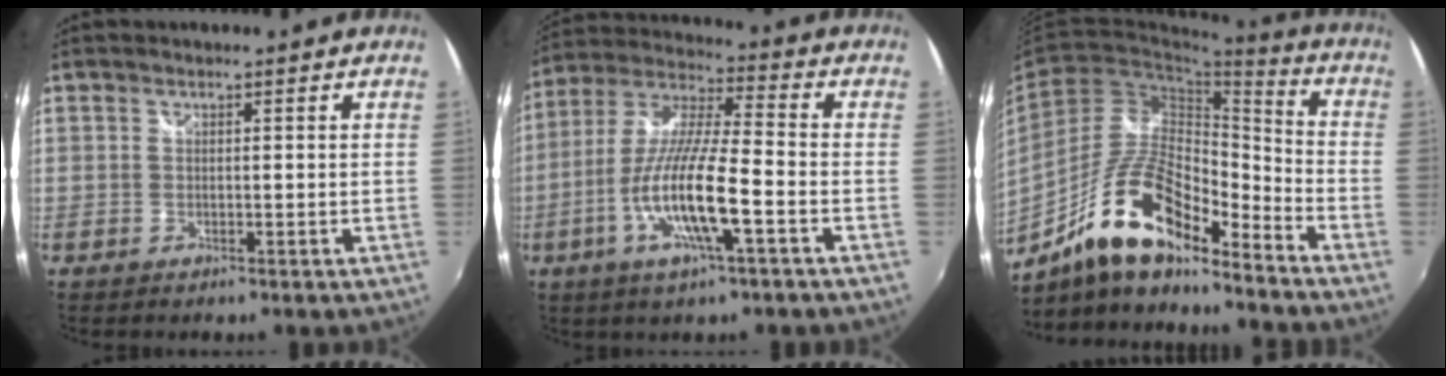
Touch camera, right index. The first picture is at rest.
{"total": 14.7, "force": [-5.3, 2.0, 13.6], "torque": [-0.272, -0.011, -0.104]}
{"total": 16.7, "force": [-11.1, 5.0, 11.5], "torque": [-0.216, 0.003, -0.210]}